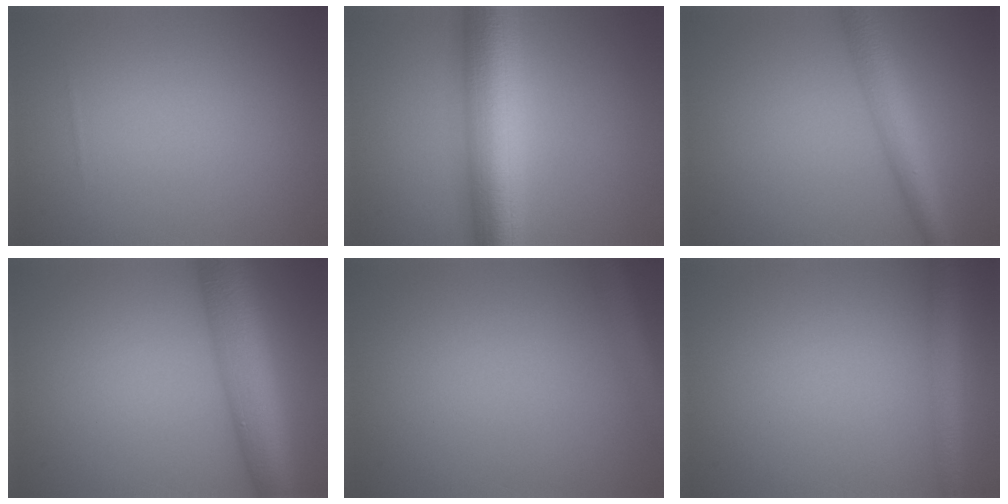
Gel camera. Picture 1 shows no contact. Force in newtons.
{"total": 10.4, "press": 10.4, "slide": 0.1}
{"total": 4.4, "press": 4.4, "slide": 0.1}
{"total": 9.2, "press": 9.2, "slide": 0.4}
{"total": 3.3, "press": 3.3, "slide": 0.2}
{"total": 3.0, "press": 3.0, "slide": 0.1}